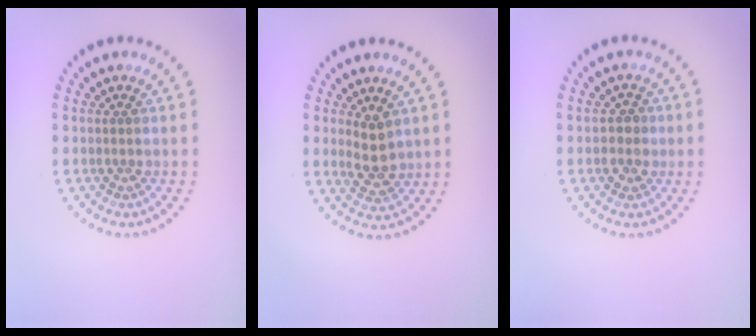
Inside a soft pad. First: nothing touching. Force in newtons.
{"total": 2.7, "press": 2.6, "slide": 0.7}
{"total": 1.7, "press": 1.6, "slide": 0.6}